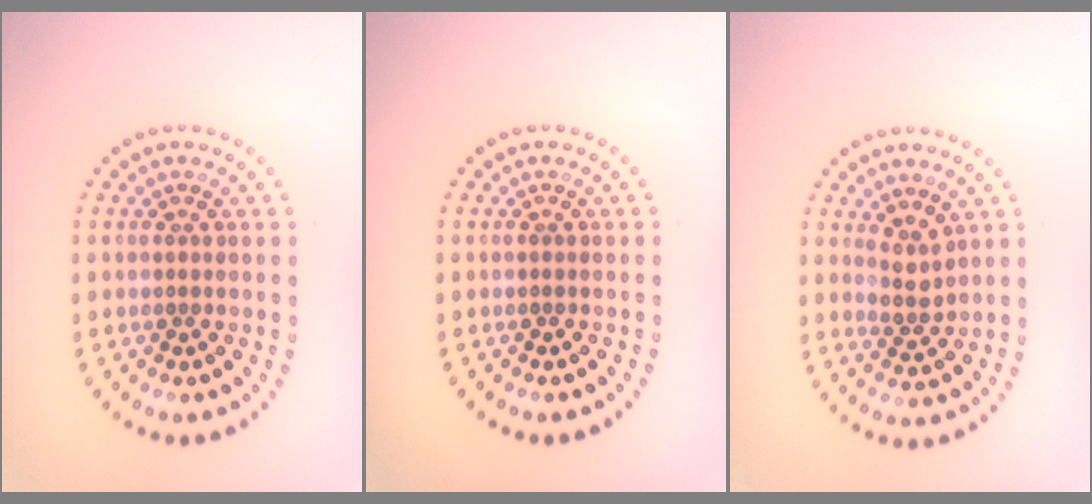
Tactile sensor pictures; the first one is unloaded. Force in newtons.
{"total": 0.0}
{"total": 2.1, "press": 1.7, "slide": 1.2}